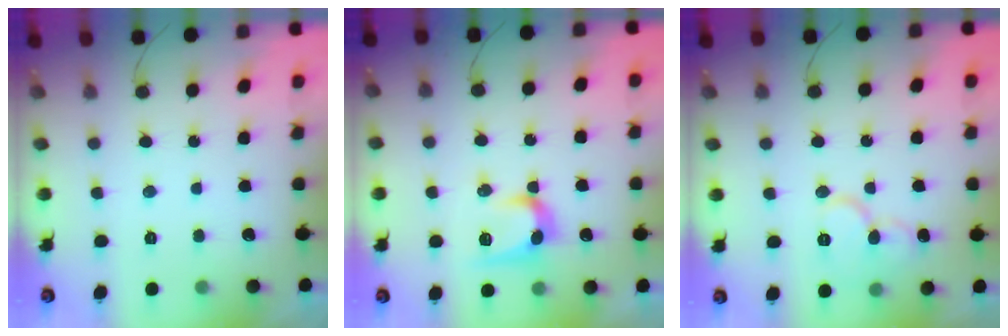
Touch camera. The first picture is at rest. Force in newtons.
{"total": 9.9, "press": 9.9, "slide": 0.3}
{"total": 9.0, "press": 8.9, "slide": 1.0}